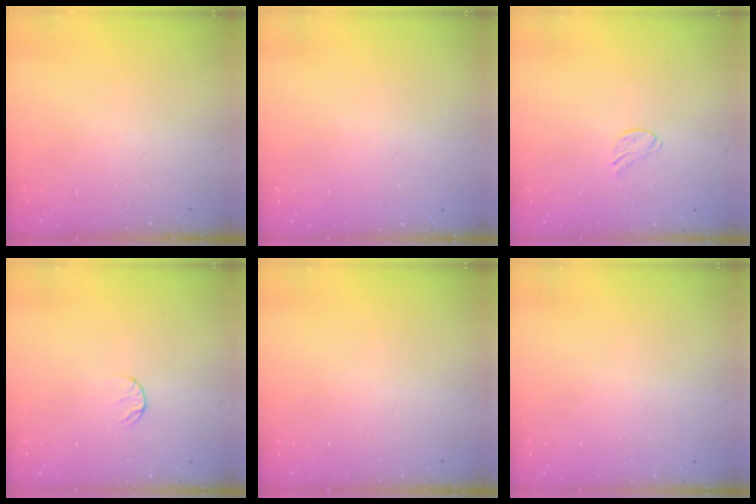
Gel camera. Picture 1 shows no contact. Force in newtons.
{"total": 0.7, "press": 0.7, "slide": 0.1}
{"total": 5.2, "press": 5.1, "slide": 0.6}
{"total": 5.9, "press": 5.9, "slide": 0.6}
{"total": 0.0}
{"total": 0.7, "press": 0.7, "slide": 0.1}